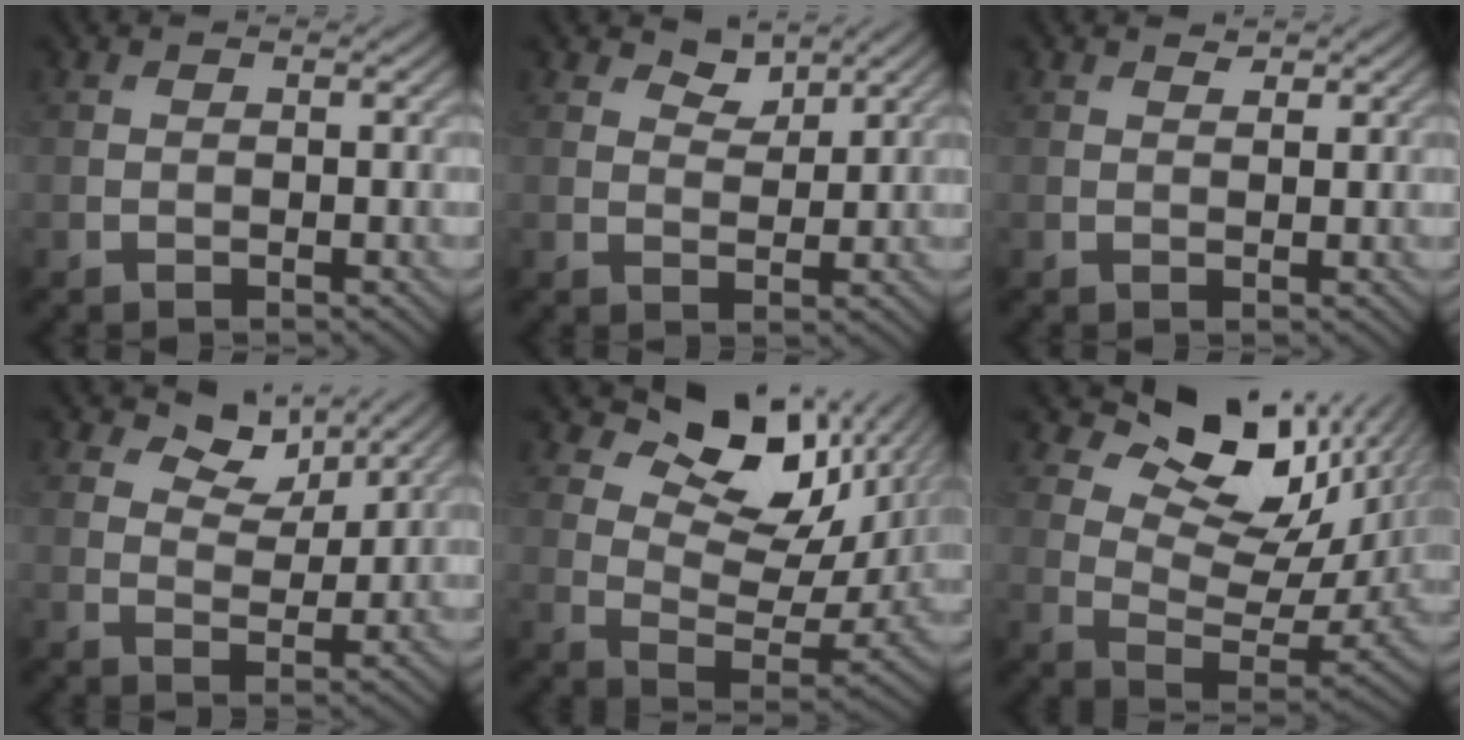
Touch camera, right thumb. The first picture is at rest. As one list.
[{"total": 2.8, "force": [2.2, 1.3, 1.1], "torque": [-0.019, -0.005, 0.039]}, {"total": 1.0, "force": [0.9, 0.4, 0.4], "torque": [-0.009, -0.003, 0.017]}, {"total": 5.3, "force": [3.8, 2.7, 2.5], "torque": [-0.048, -0.008, 0.064]}, {"total": 12.4, "force": [6.7, 6.7, 8.1], "torque": [-0.144, -0.006, 0.115]}, {"total": 13.7, "force": [7.0, 7.3, 9.2], "torque": [-0.156, -0.003, 0.122]}]